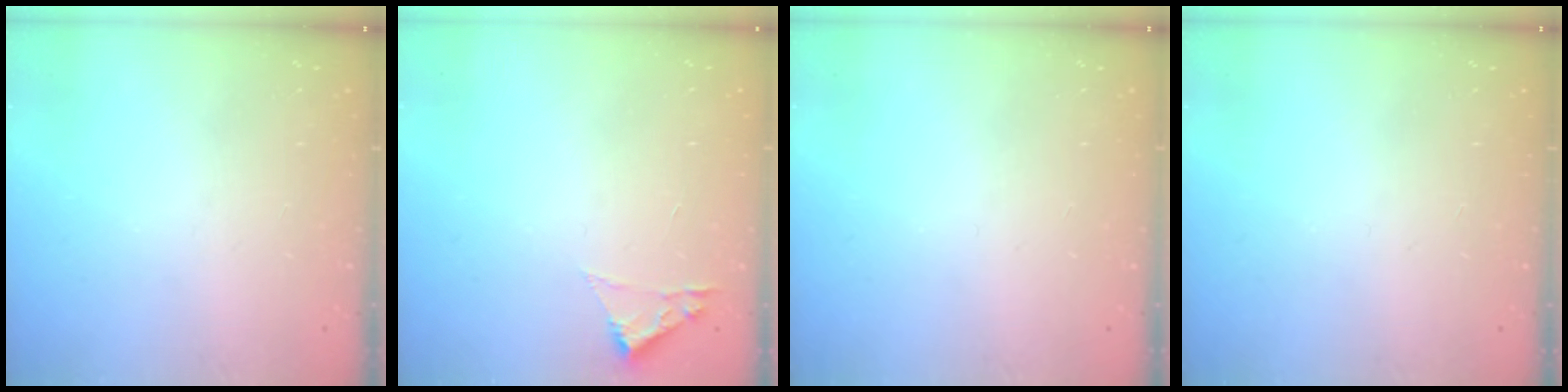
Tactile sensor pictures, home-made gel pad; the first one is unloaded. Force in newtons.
{"total": 1.8, "press": 1.8, "slide": 0.2}
{"total": 0.0}
{"total": 0.0}